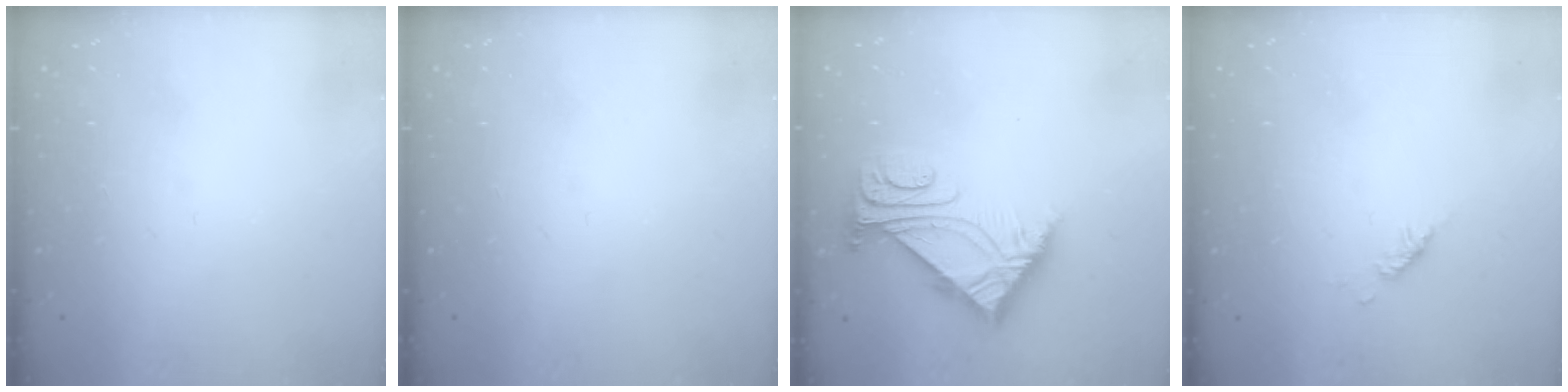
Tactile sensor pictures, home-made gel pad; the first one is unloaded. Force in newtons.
{"total": 0.0}
{"total": 7.3, "press": 7.2, "slide": 1.2}
{"total": 2.9, "press": 2.9, "slide": 0.6}